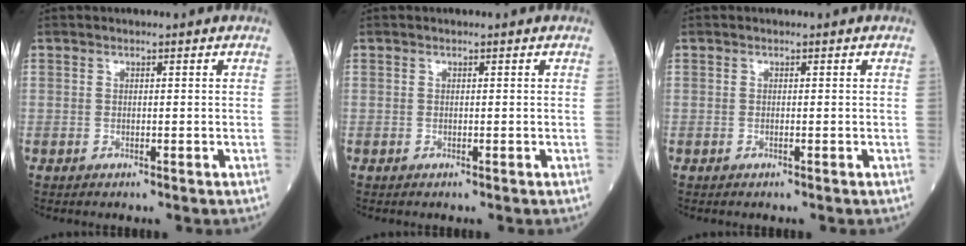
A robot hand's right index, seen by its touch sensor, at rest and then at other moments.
{"total": 0.0}
{"total": 0.0}